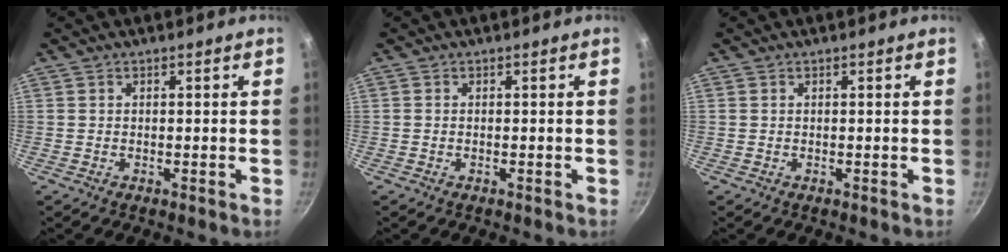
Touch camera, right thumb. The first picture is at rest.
{"total": 0.0}
{"total": 0.0}